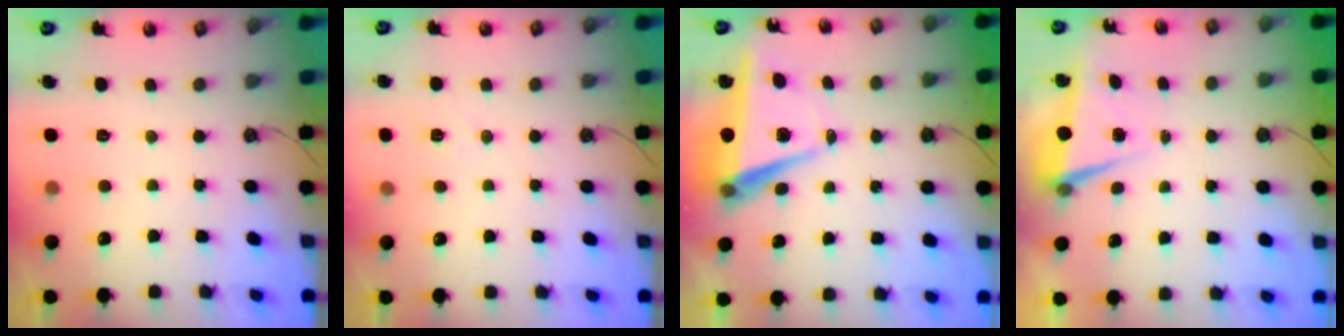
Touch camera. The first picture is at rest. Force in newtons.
{"total": 6.7, "press": 5.0, "slide": 4.4}
{"total": 7.9, "press": 6.7, "slide": 4.2}
{"total": 4.2, "press": 3.4, "slide": 2.5}